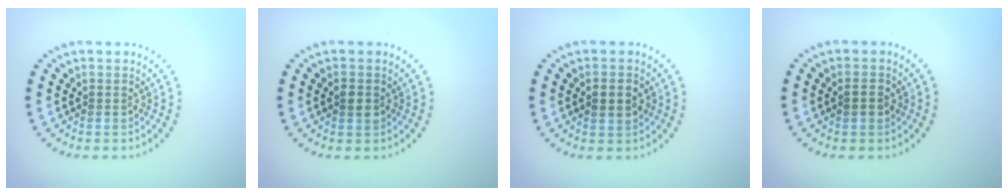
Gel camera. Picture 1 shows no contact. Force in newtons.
{"total": 1.7, "press": 1.7, "slide": 0.0}
{"total": 2.7, "press": 2.7, "slide": 0.2}
{"total": 1.1, "press": 1.1, "slide": 0.2}